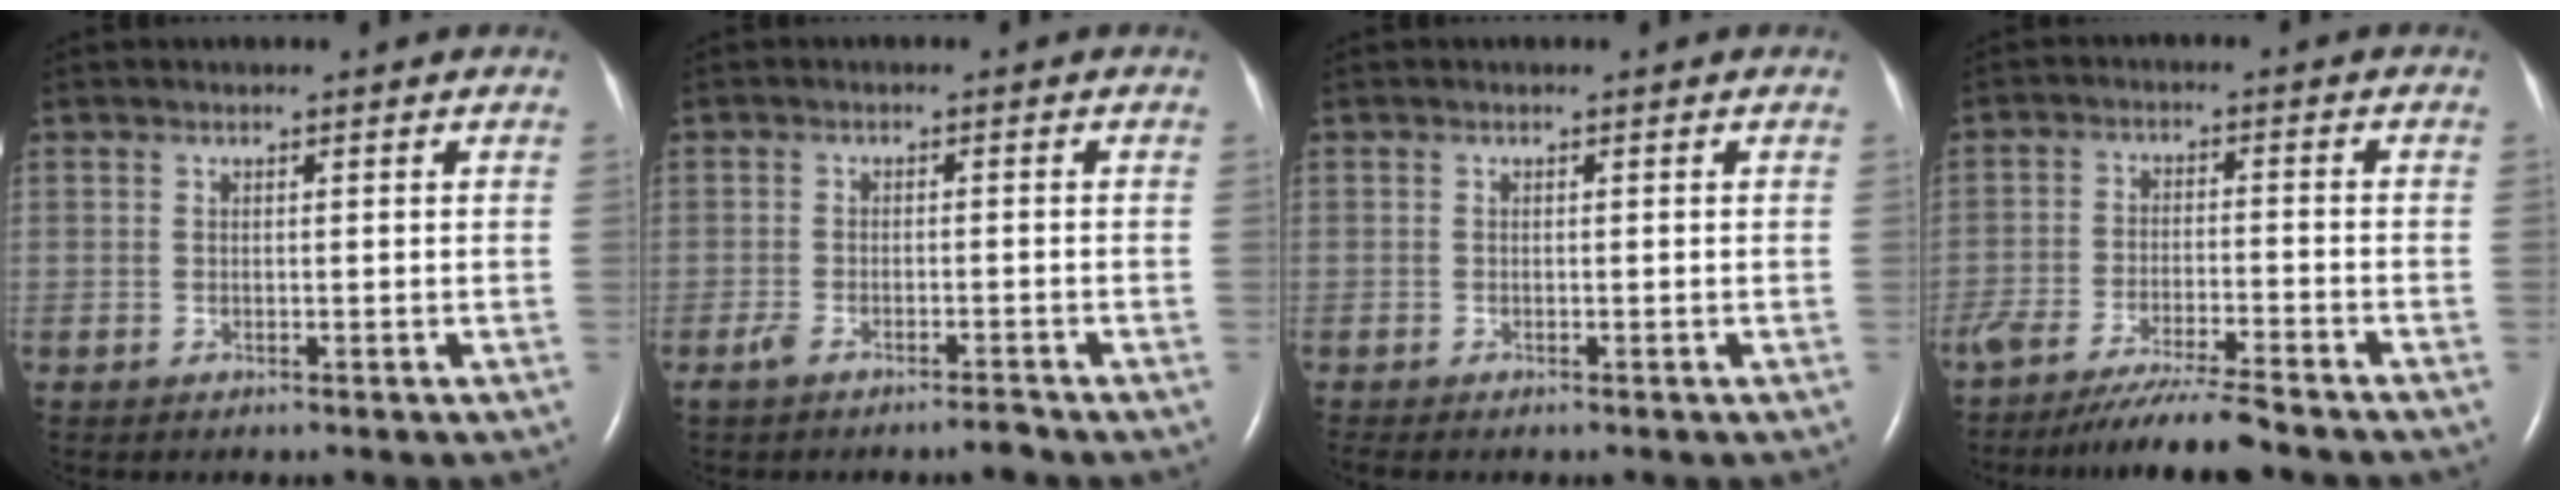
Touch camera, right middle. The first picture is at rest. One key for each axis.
{"total": 2.8, "fx": -2.3, "fy": 0.4, "fz": 1.5, "tx": -0.037, "ty": -0.003, "tz": -0.044}
{"total": 0.9, "fx": -0.8, "fy": 0.1, "fz": 0.5, "tx": -0.008, "ty": -0.002, "tz": -0.010}
{"total": 8.8, "fx": -7.6, "fy": -0.3, "fz": 4.4, "tx": -0.070, "ty": -0.028, "tz": -0.129}